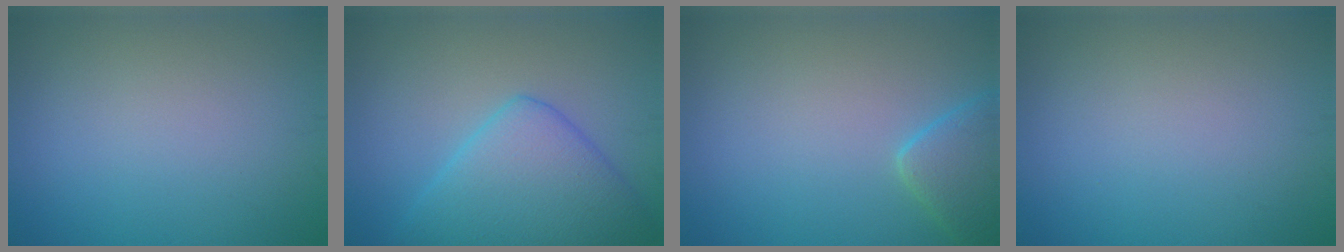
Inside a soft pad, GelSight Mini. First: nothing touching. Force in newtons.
{"total": 7.2, "press": 7.2, "slide": 0.2}
{"total": 3.5, "press": 3.5, "slide": 0.3}
{"total": 0.0}